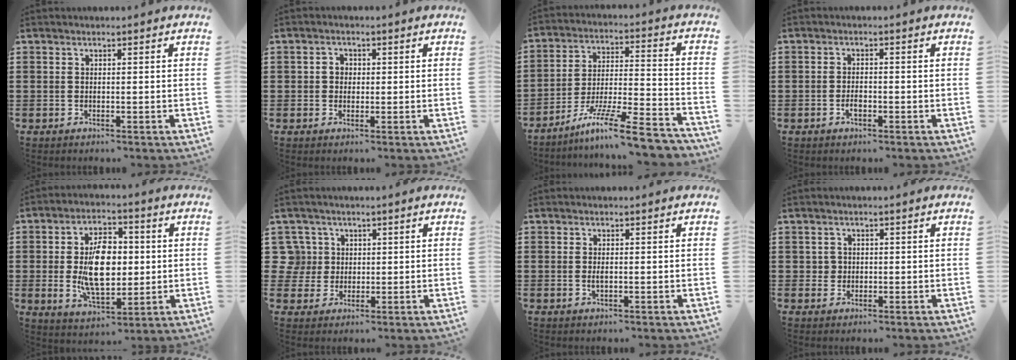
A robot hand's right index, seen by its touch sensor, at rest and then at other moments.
{"total": 1.8, "force": [0.1, 1.6, 0.7], "torque": [-0.018, 0.009, 0.000]}
{"total": 11.9, "force": [-9.3, 0.8, 7.4], "torque": [-0.122, 0.014, -0.177]}
{"total": 1.9, "force": [-0.8, 0.7, 1.6], "torque": [-0.033, -0.003, -0.013]}
{"total": 10.5, "force": [0.1, 5.9, 8.7], "torque": [-0.160, 0.000, -0.001]}
{"total": 5.0, "force": [0.9, 4.9, 0.9], "torque": [-0.047, 0.015, 0.014]}
{"total": 1.1, "force": [0.0, 0.3, 1.0], "torque": [-0.022, -0.003, 0.001]}
{"total": 1.4, "force": [0.2, 1.3, 0.4], "torque": [-0.014, 0.005, 0.005]}